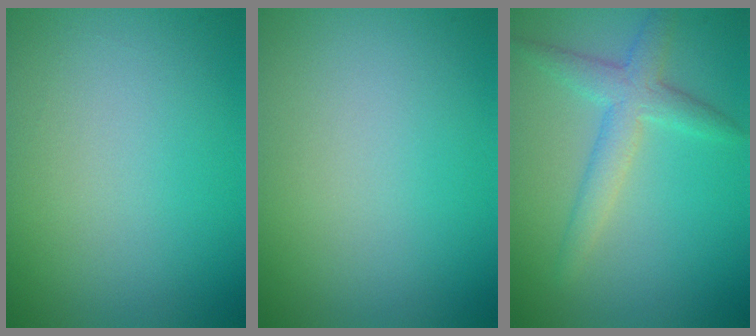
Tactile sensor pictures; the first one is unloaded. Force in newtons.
{"total": 0.0}
{"total": 3.3, "press": 3.3, "slide": 0.1}